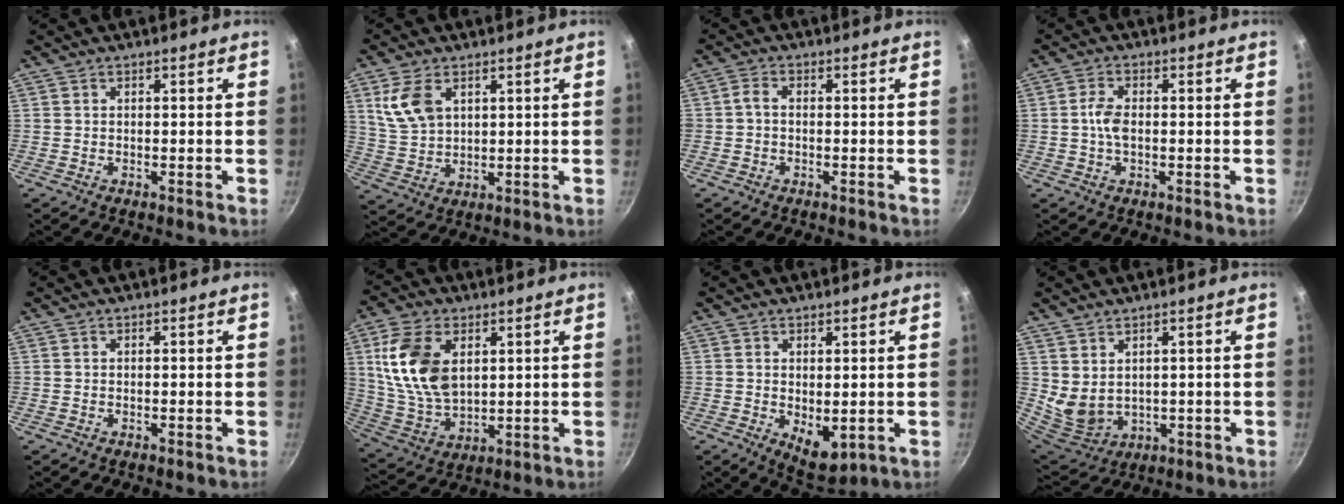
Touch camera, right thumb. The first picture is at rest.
{"total": 8.3, "force": [3.4, 5.2, 5.5], "torque": [-0.100, -0.013, 0.077]}
{"total": 2.0, "force": [-0.6, 1.3, 1.5], "torque": [-0.033, 0.012, -0.018]}
{"total": 3.9, "force": [-0.3, 2.1, 3.3], "torque": [-0.068, 0.008, -0.011]}
{"total": 0.0}
{"total": 15.4, "force": [4.1, 9.5, 11.4], "torque": [-0.202, -0.015, 0.093]}
{"total": 6.0, "force": [-0.1, 3.2, 5.1], "torque": [-0.057, -0.017, 0.012]}
{"total": 6.8, "force": [2.7, 4.8, 4.0], "torque": [-0.067, -0.030, 0.075]}